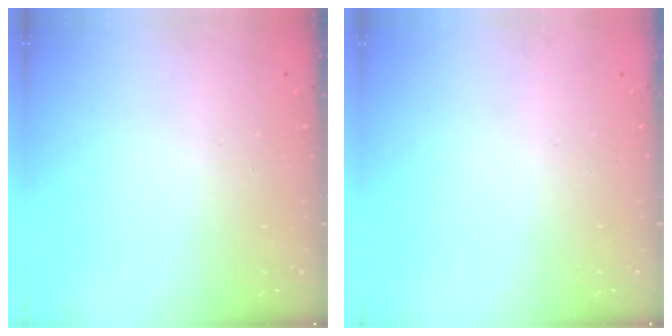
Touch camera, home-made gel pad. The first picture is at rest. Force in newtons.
{"total": 13.0, "press": 3.6, "slide": 12.5}